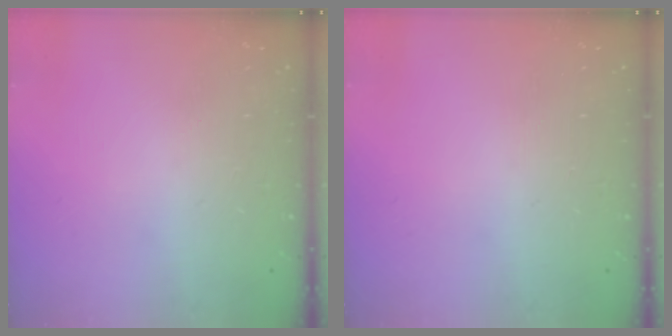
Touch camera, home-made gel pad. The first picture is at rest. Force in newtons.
{"total": 0.0}